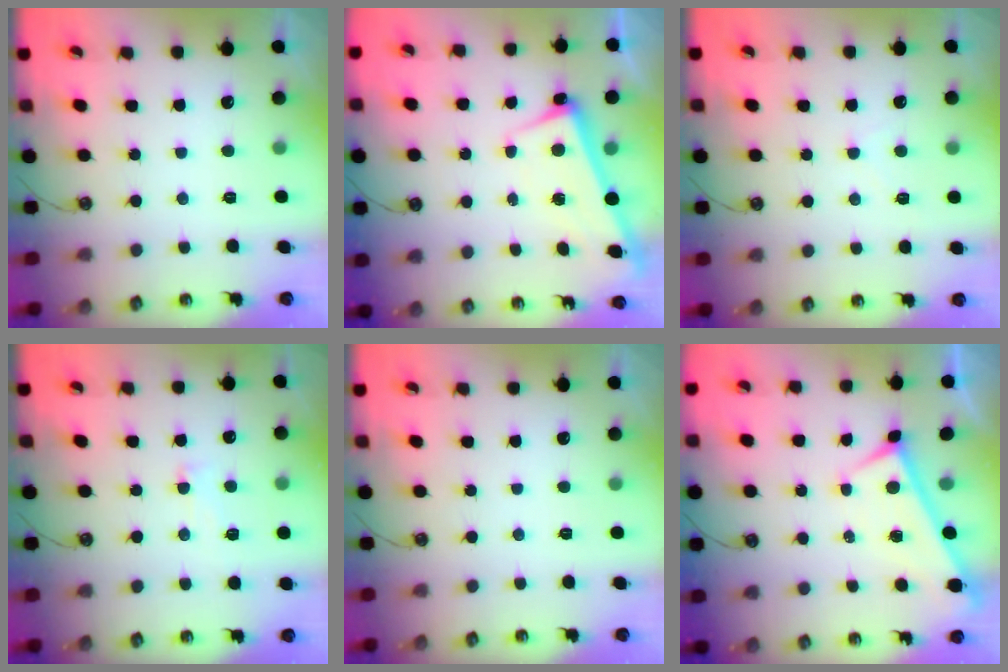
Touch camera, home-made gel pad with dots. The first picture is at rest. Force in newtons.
{"total": 2.5, "press": 2.5, "slide": 0.6}
{"total": 0.7, "press": 0.7, "slide": 0.2}
{"total": 3.6, "press": 3.6, "slide": 0.6}
{"total": 0.0}
{"total": 0.0}